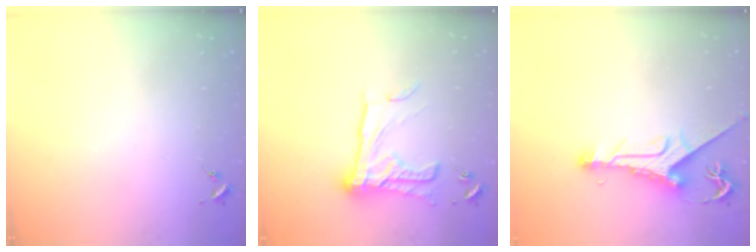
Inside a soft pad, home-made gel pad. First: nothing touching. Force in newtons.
{"total": 20.0, "press": 20.0, "slide": 1.5}
{"total": 10.1, "press": 10.1, "slide": 1.1}